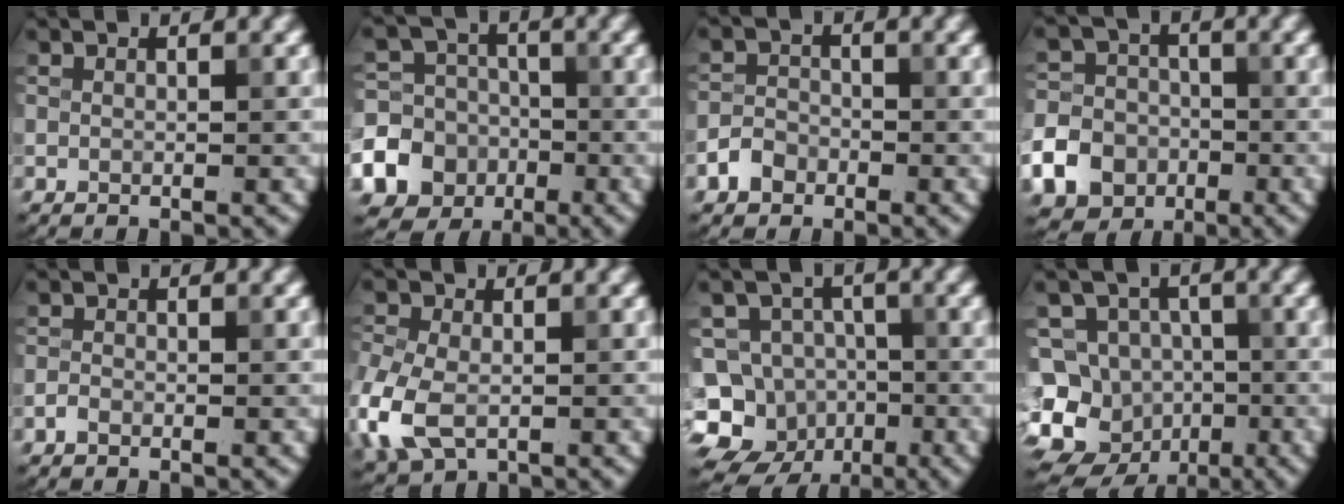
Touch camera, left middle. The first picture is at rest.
{"total": 14.4, "force": [-5.5, 13.0, 2.8], "torque": [-0.084, -0.040, -0.103]}
{"total": 2.3, "force": [-1.4, 1.6, 0.7], "torque": [-0.007, 0.007, -0.030]}
{"total": 6.7, "force": [-2.9, 5.5, 2.4], "torque": [-0.047, -0.004, -0.074]}
{"total": 0.8, "force": [-0.6, 0.4, 0.4], "torque": [-0.006, 0.000, -0.013]}
{"total": 6.6, "force": [-2.0, 4.4, 4.5], "torque": [-0.126, -0.016, -0.044]}
{"total": 11.8, "force": [-6.8, 9.5, 2.2], "torque": [-0.035, -0.010, -0.109]}
{"total": 15.2, "force": [-8.4, 12.0, 4.0], "torque": [-0.075, -0.025, -0.131]}